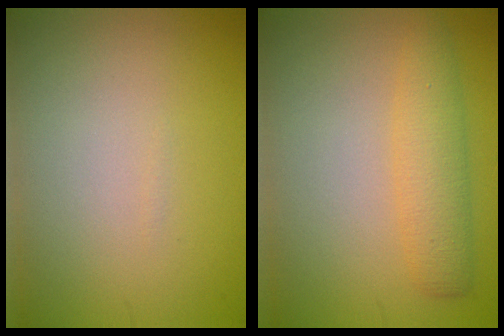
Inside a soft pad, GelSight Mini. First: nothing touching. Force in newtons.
{"total": 3.3, "press": 3.3, "slide": 0.1}